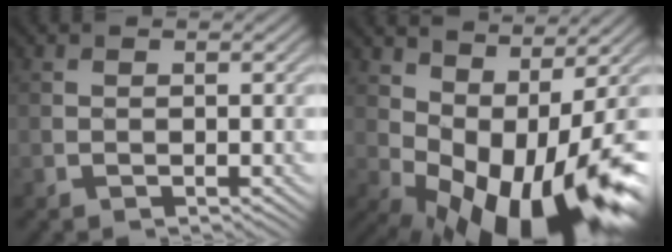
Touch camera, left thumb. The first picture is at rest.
{"total": 13.8, "force": [-0.4, 5.8, 12.6], "torque": [-0.196, -0.014, 0.019]}